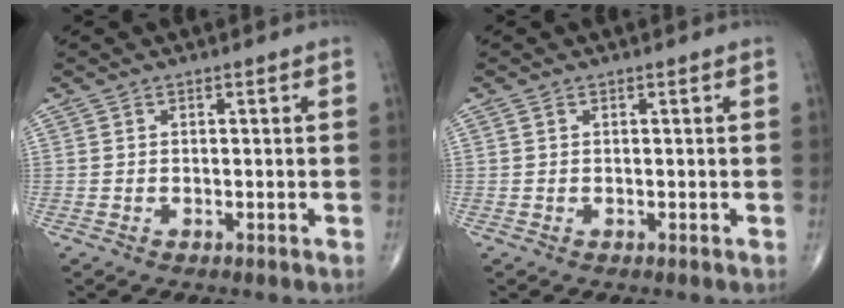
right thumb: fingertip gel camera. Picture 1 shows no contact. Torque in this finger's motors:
{"motor_torque": [-0.17, 0.20, -0.11, -0.12, -0.02]}